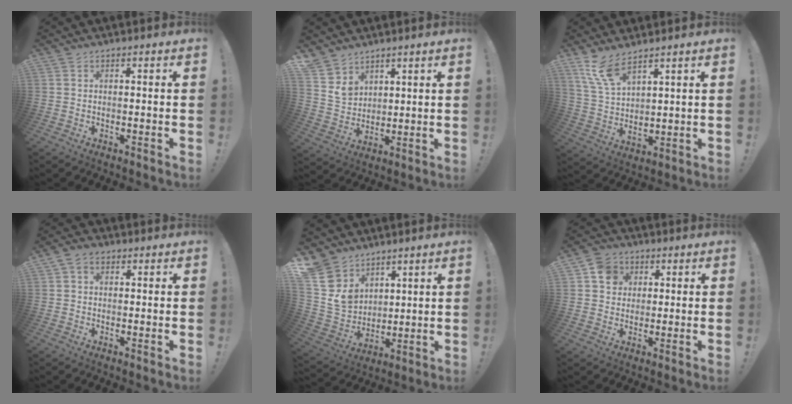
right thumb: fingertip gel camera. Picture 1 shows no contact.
{"total": 7.7, "force": [5.6, 5.2, 0.6], "torque": [-0.015, -0.049, 0.113]}
{"total": 9.8, "force": [7.4, 3.1, 5.7], "torque": [-0.118, -0.035, 0.142]}
{"total": 3.5, "force": [1.2, 2.5, 2.1], "torque": [-0.037, 0.000, 0.022]}
{"total": 11.8, "force": [6.6, 9.3, 2.7], "torque": [-0.060, -0.059, 0.138]}
{"total": 7.4, "force": [2.2, 6.7, 2.4], "torque": [-0.032, 0.000, 0.044]}